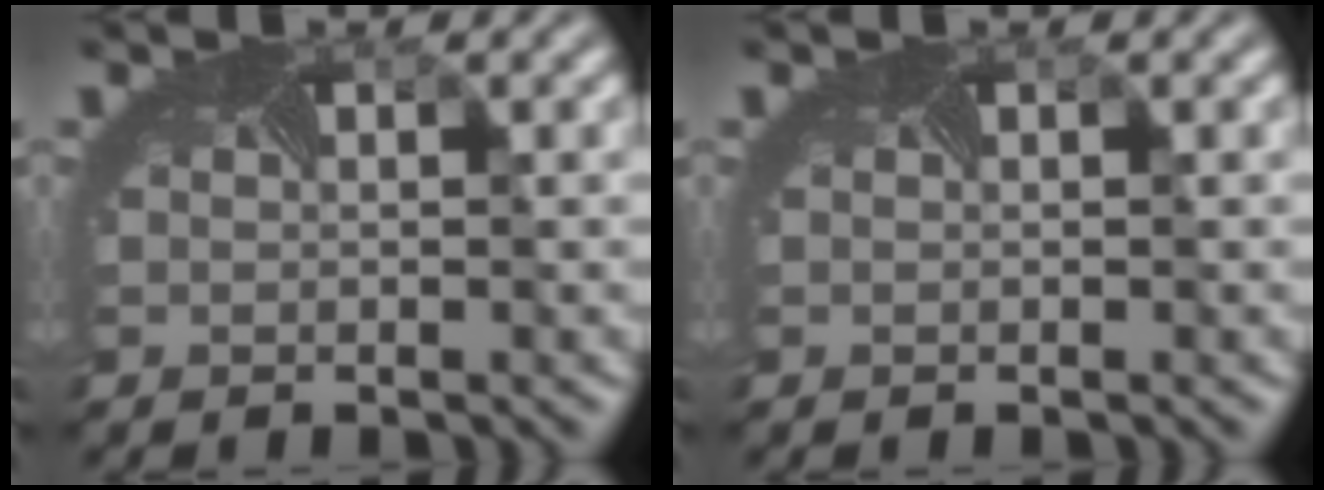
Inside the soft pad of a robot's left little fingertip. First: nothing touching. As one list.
[{"total": 0.0}]